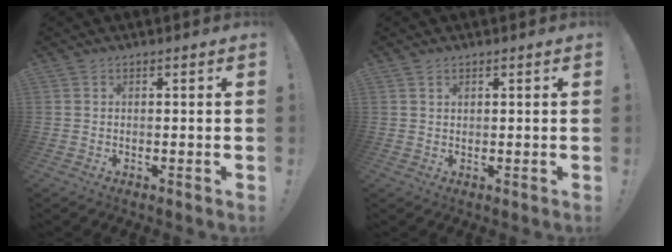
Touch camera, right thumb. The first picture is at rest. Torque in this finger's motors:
{"motor_torque": [-0.05, 0.06, 0.04, 0.01, 0.02]}